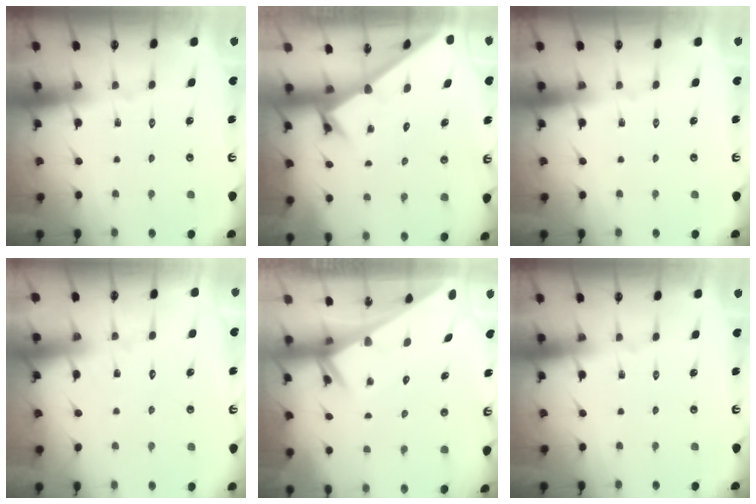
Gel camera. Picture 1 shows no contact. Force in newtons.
{"total": 3.1, "press": 3.1, "slide": 0.3}
{"total": 0.0}
{"total": 5.7, "press": 5.7, "slide": 0.6}
{"total": 2.6, "press": 2.6, "slide": 0.1}
{"total": 0.0}